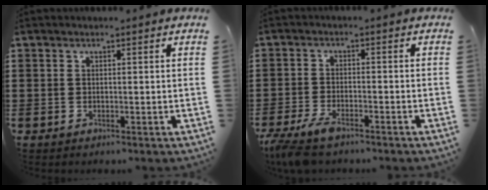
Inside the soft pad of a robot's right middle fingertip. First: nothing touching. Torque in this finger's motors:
{"motor_torque": [2.14, 0.00, 0.24, 0.15]}